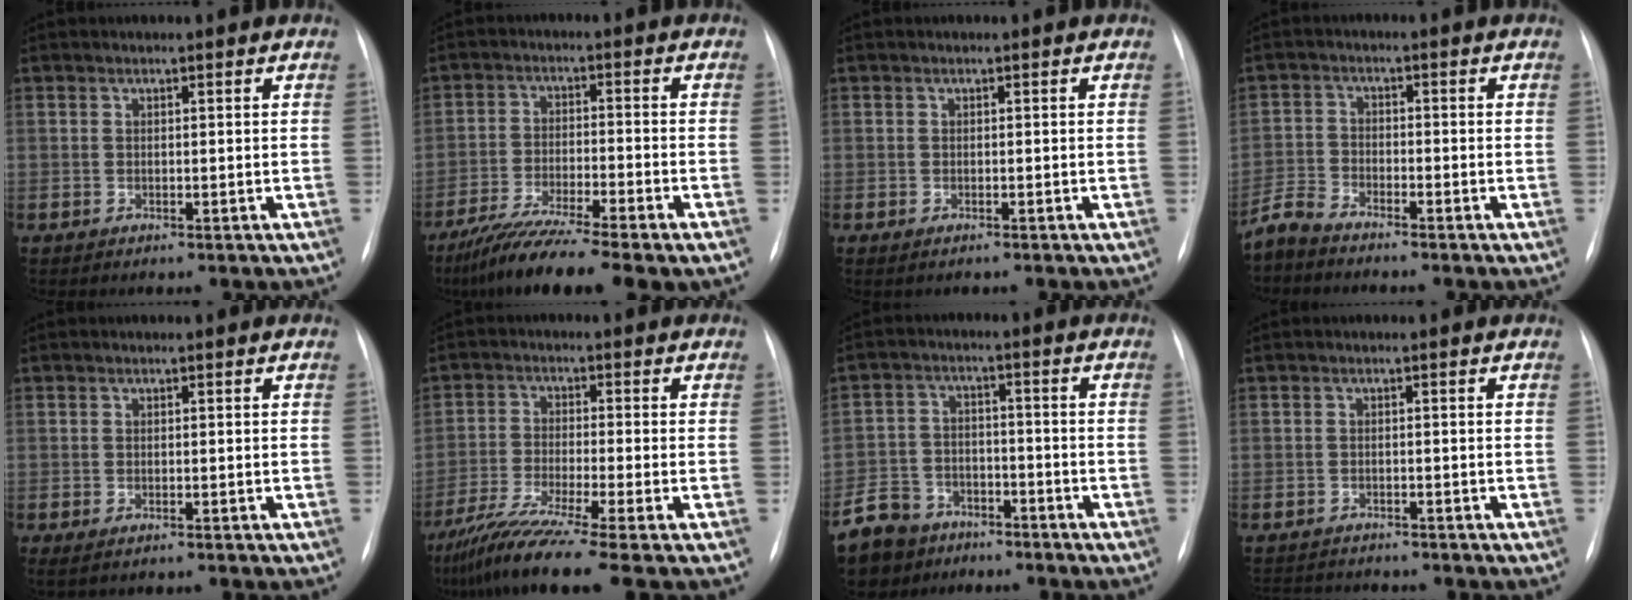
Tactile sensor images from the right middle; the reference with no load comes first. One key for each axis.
{"total": 12.8, "fx": -9.7, "fy": 0.7, "fz": 8.3, "tx": -0.145, "ty": -0.034, "tz": -0.160}
{"total": 0.6, "fx": -0.5, "fy": -0.1, "fz": 0.4, "tx": -0.010, "ty": -0.003, "tz": -0.009}
{"total": 3.6, "fx": -3.6, "fy": 0.1, "fz": 0.7, "tx": -0.016, "ty": -0.015, "tz": -0.076}
{"total": 1.4, "fx": -1.0, "fy": 0.2, "fz": 1.0, "tx": -0.013, "ty": -0.005, "tz": -0.015}
{"total": 12.0, "fx": -9.0, "fy": -1.6, "fz": 7.7, "tx": -0.136, "ty": -0.045, "tz": -0.151}
{"total": 10.4, "fx": -7.8, "fy": 6.6, "fz": 2.2, "tx": -0.064, "ty": 0.003, "tz": -0.133}
{"total": 5.0, "fx": -5.0, "fy": 0.6, "fz": 0.7, "tx": -0.008, "ty": -0.007, "tz": -0.076}